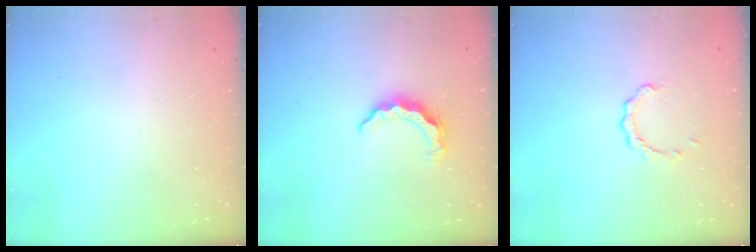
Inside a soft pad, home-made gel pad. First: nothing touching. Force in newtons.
{"total": 7.2, "press": 7.2, "slide": 0.3}
{"total": 2.9, "press": 2.9, "slide": 0.4}